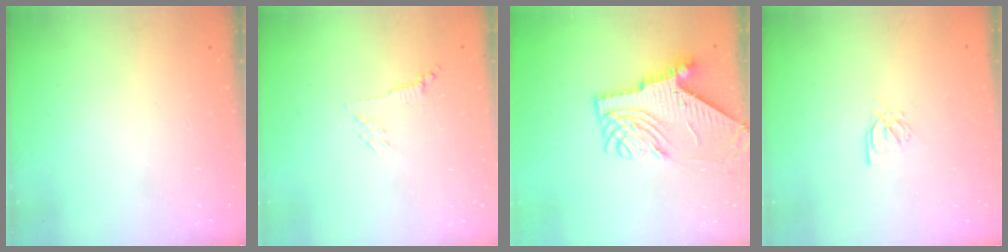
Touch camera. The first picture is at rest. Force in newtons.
{"total": 2.8, "press": 2.7, "slide": 0.6}
{"total": 9.2, "press": 9.1, "slide": 1.3}
{"total": 3.5, "press": 3.5, "slide": 0.2}